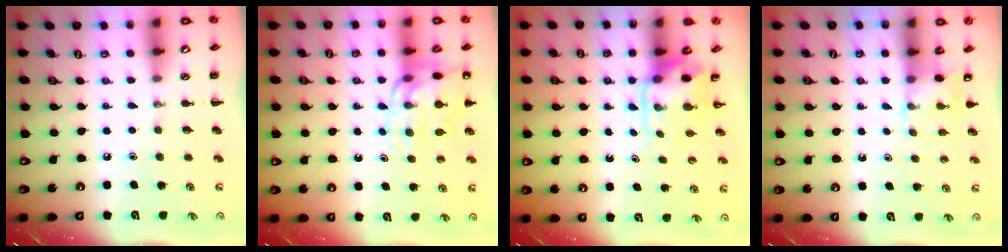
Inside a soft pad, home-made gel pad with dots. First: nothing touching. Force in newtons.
{"total": 12.1, "press": 11.7, "slide": 2.8}
{"total": 4.0, "press": 3.9, "slide": 0.7}
{"total": 3.9, "press": 3.7, "slide": 1.0}